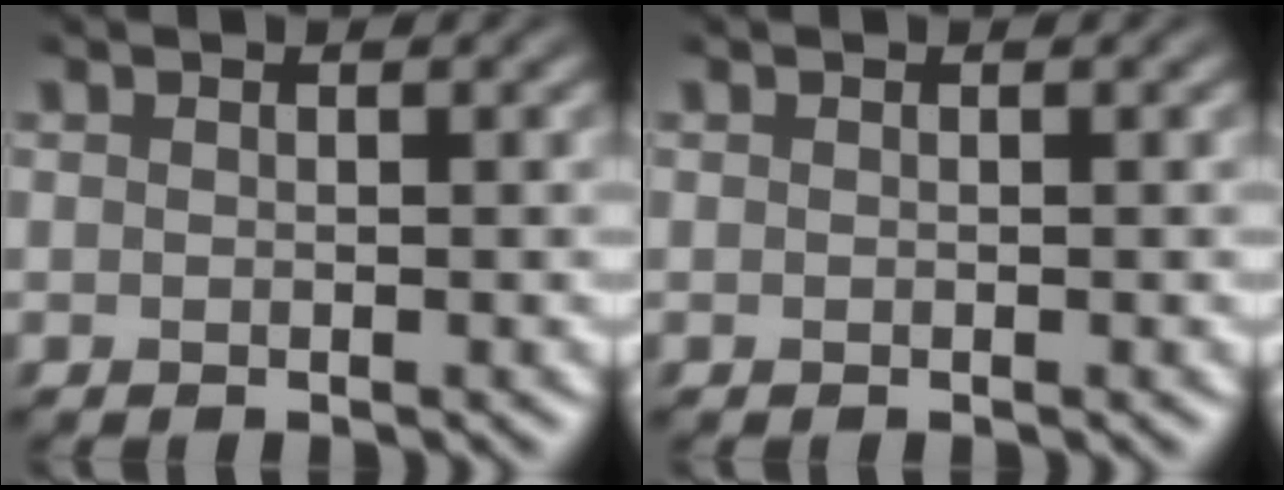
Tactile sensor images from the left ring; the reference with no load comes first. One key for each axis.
{"total": 0.0}